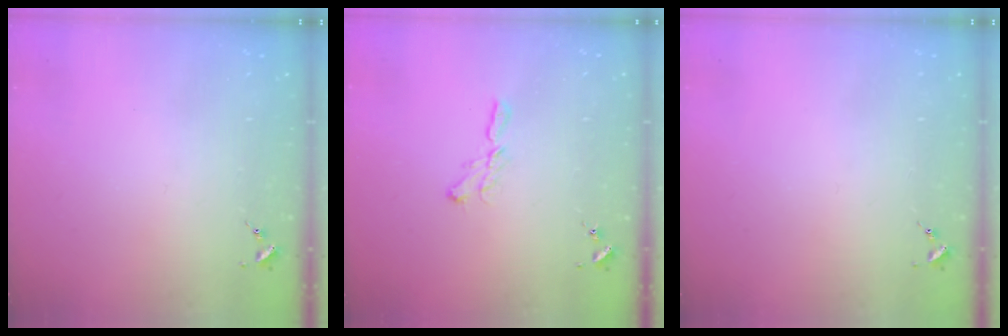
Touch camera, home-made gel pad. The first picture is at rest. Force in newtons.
{"total": 5.6, "press": 5.6, "slide": 0.2}
{"total": 0.0}